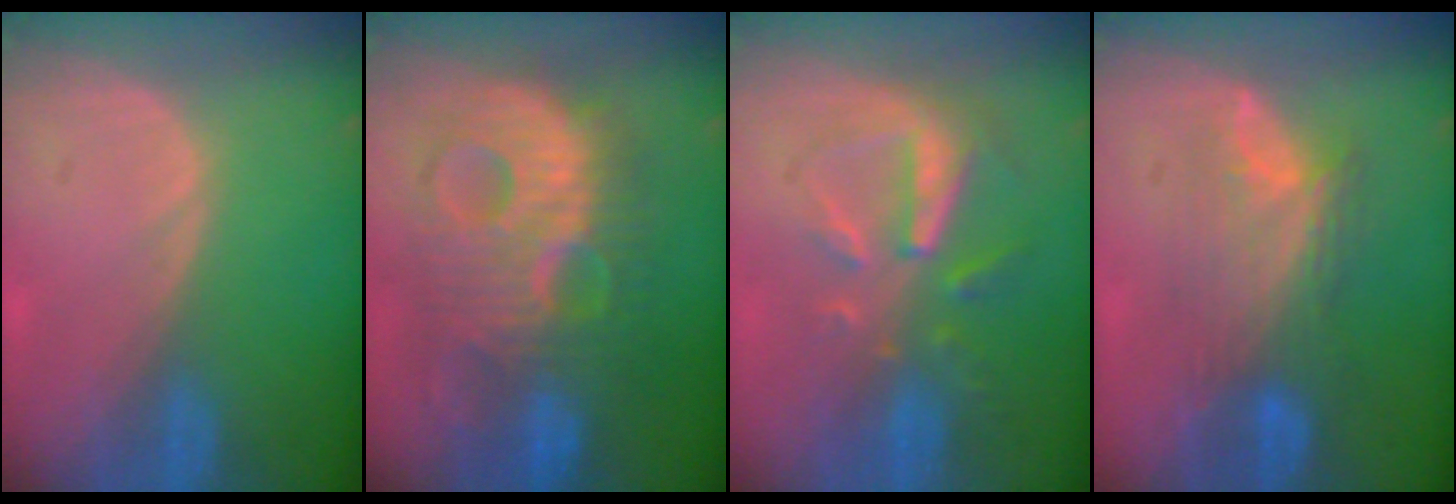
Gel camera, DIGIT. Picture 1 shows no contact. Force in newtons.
{"total": 12.5, "press": 12.5, "slide": 1.0}
{"total": 8.2, "press": 7.4, "slide": 3.5}
{"total": 7.6, "press": 7.3, "slide": 2.2}